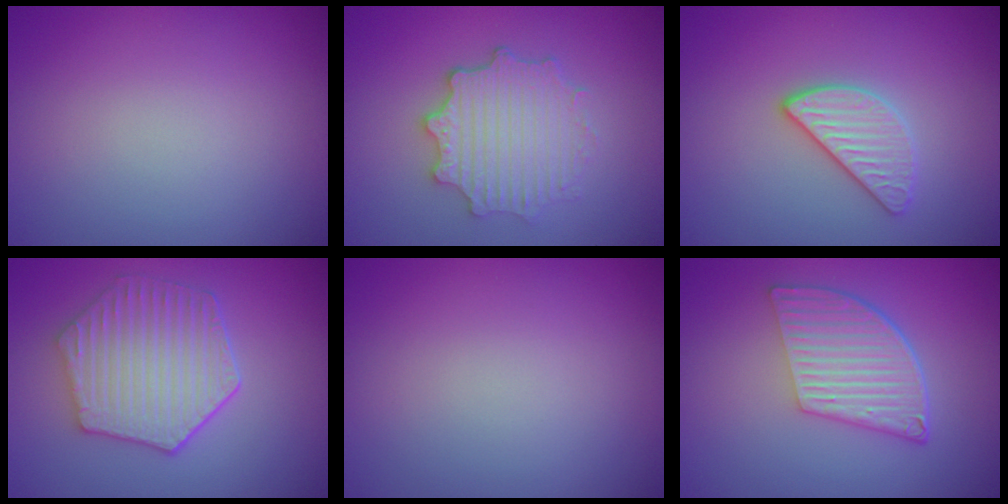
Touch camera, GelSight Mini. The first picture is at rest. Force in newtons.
{"total": 4.5, "press": 3.6, "slide": 2.6}
{"total": 2.8, "press": 2.7, "slide": 0.9}
{"total": 5.9, "press": 4.9, "slide": 3.4}
{"total": 0.0}
{"total": 6.1, "press": 4.1, "slide": 4.5}